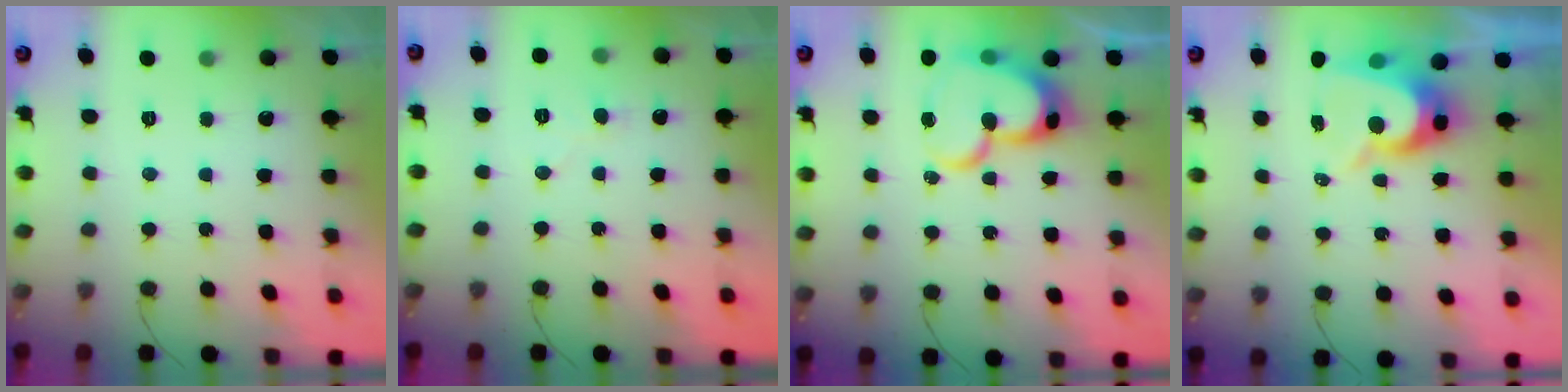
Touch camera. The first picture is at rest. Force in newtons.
{"total": 5.8, "press": 5.7, "slide": 0.5}
{"total": 18.9, "press": 18.8, "slide": 1.5}
{"total": 8.9, "press": 8.9, "slide": 0.5}